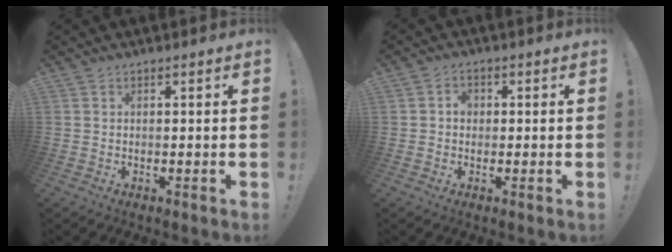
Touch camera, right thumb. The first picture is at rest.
{"total": 2.8, "force": [-0.2, 2.2, 1.6], "torque": [-0.014, 0.000, -0.007]}